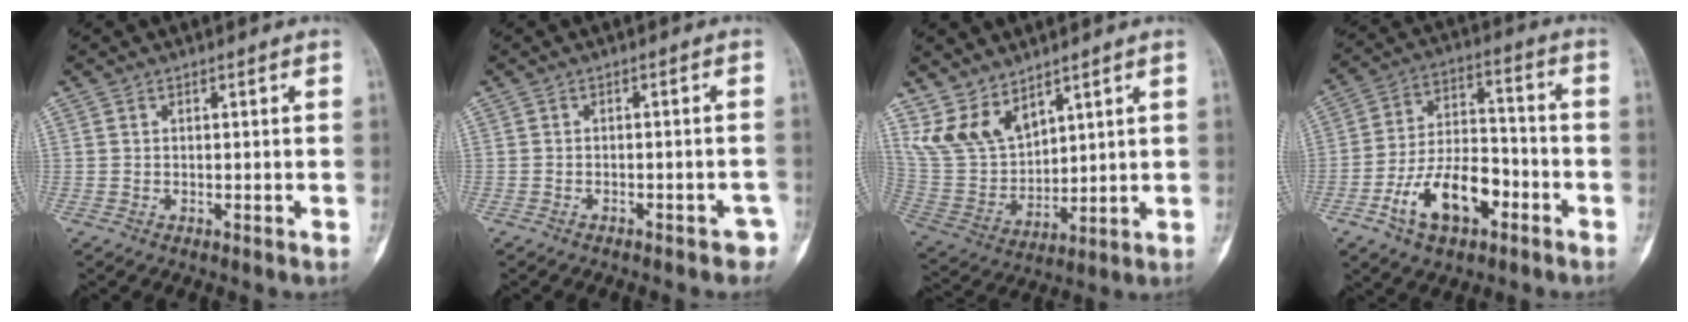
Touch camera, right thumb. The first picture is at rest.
{"total": 4.2, "force": [-3.2, 1.8, 2.0], "torque": [-0.019, 0.027, -0.032]}
{"total": 10.6, "force": [7.4, 5.6, 5.1], "torque": [-0.088, -0.036, 0.173]}
{"total": 14.7, "force": [-6.5, 8.1, 10.4], "torque": [-0.167, 0.044, -0.113]}